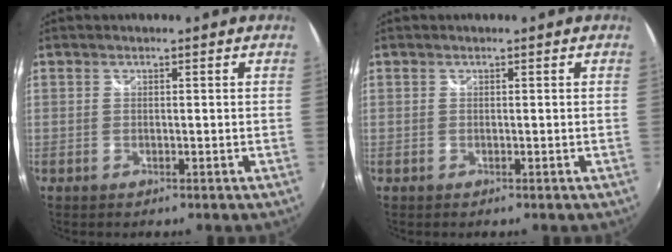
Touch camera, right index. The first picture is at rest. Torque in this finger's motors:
{"motor_torque": [0.00, 0.00, 0.00, 0.00]}